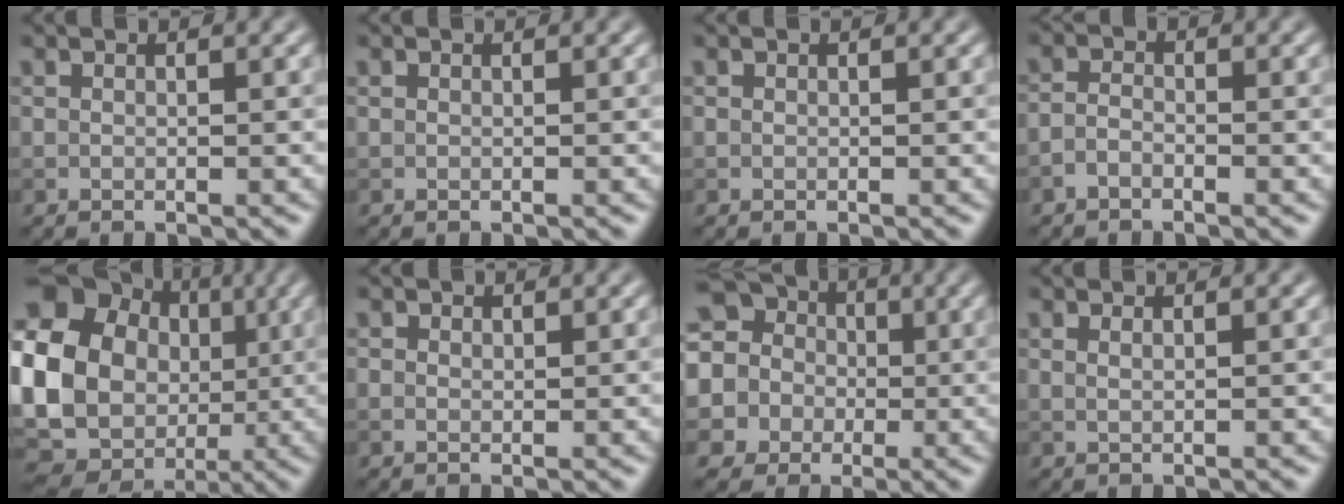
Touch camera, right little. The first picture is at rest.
{"total": 0.0}
{"total": 0.0}
{"total": 1.3, "force": [-0.9, 0.6, 0.7], "torque": [-0.015, 0.002, -0.023]}
{"total": 23.4, "force": [0.8, 21.2, 10.0], "torque": [-0.209, 0.012, -0.031]}
{"total": 0.6, "force": [0.3, 0.4, 0.2], "torque": [-0.004, -0.001, 0.005]}
{"total": 13.6, "force": [3.8, 12.1, 4.9], "torque": [-0.137, 0.044, 0.026]}
{"total": 0.8, "force": [0.5, 0.3, 0.6], "torque": [-0.008, -0.002, 0.003]}